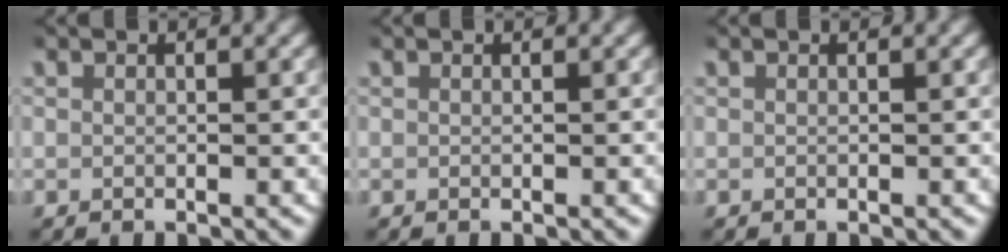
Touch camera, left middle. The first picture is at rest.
{"total": 0.0}
{"total": 0.0}